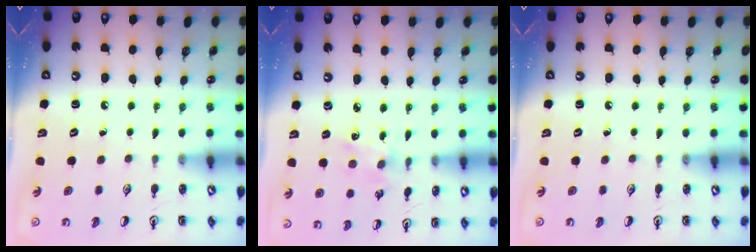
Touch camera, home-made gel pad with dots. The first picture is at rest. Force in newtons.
{"total": 3.2, "press": 3.2, "slide": 0.4}
{"total": 0.0}